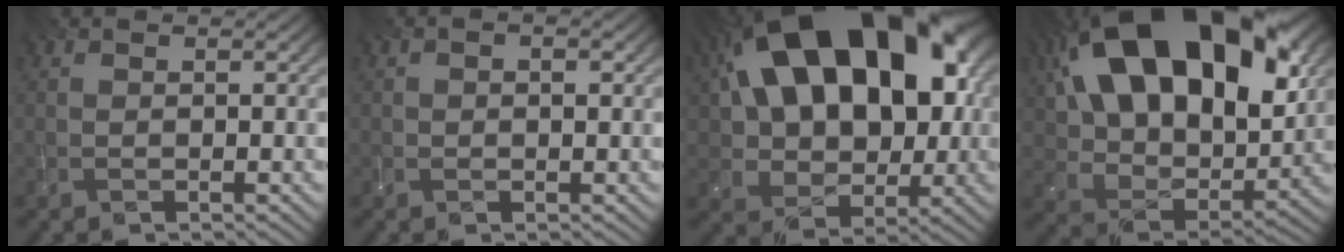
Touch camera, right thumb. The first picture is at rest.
{"total": 1.6, "force": [0.1, 1.0, 1.3], "torque": [-0.015, -0.001, 0.003]}
{"total": 21.4, "force": [6.6, 14.0, 14.7], "torque": [-0.259, 0.041, 0.121]}
{"total": 21.6, "force": [8.6, 12.9, 15.0], "torque": [-0.310, 0.042, 0.146]}